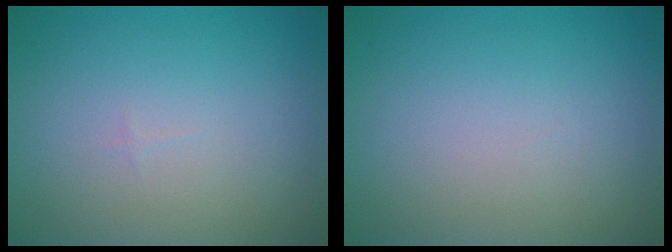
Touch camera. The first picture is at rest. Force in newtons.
{"total": 0.0}